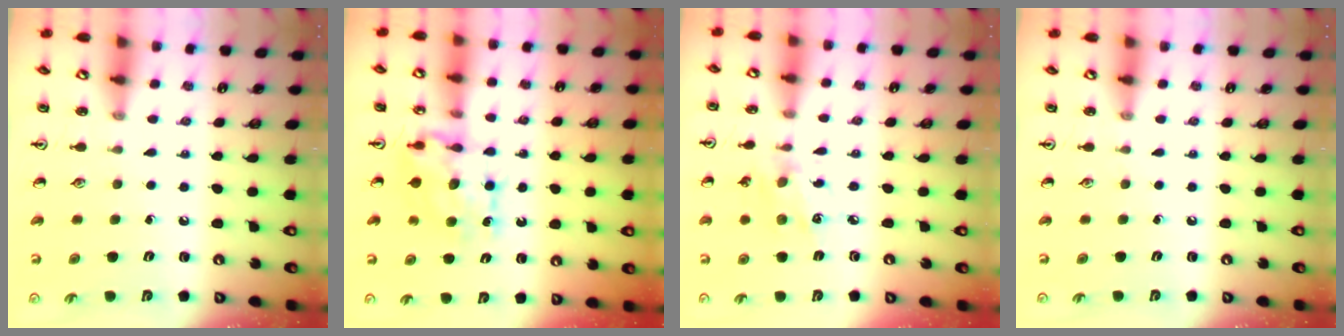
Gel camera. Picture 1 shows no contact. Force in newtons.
{"total": 7.5, "press": 7.5, "slide": 0.7}
{"total": 5.9, "press": 5.7, "slide": 1.6}
{"total": 0.0}